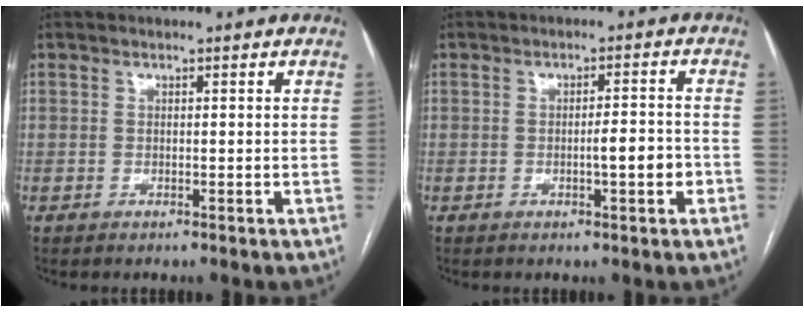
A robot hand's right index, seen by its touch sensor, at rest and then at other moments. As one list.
[{"total": 4.0, "force": [-1.2, 0.7, 3.8], "torque": [-0.055, 0.002, -0.017]}]